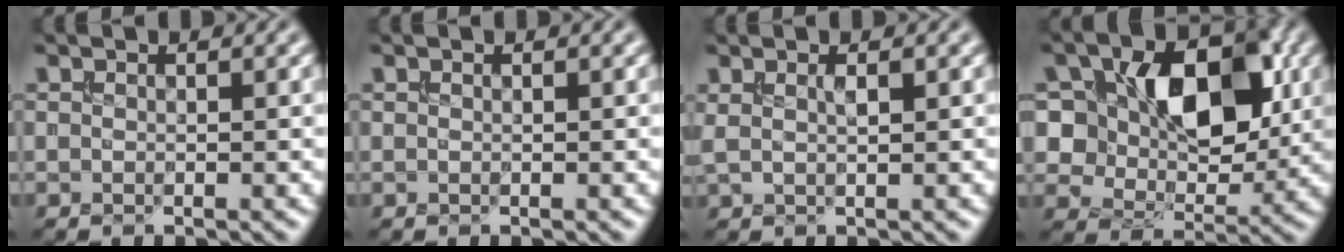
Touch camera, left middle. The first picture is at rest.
{"total": 0.0}
{"total": 1.2, "force": [0.5, 0.0, 1.1], "torque": [-0.024, -0.001, 0.009]}
{"total": 9.8, "force": [2.1, 6.4, 7.1], "torque": [-0.113, -0.001, 0.034]}